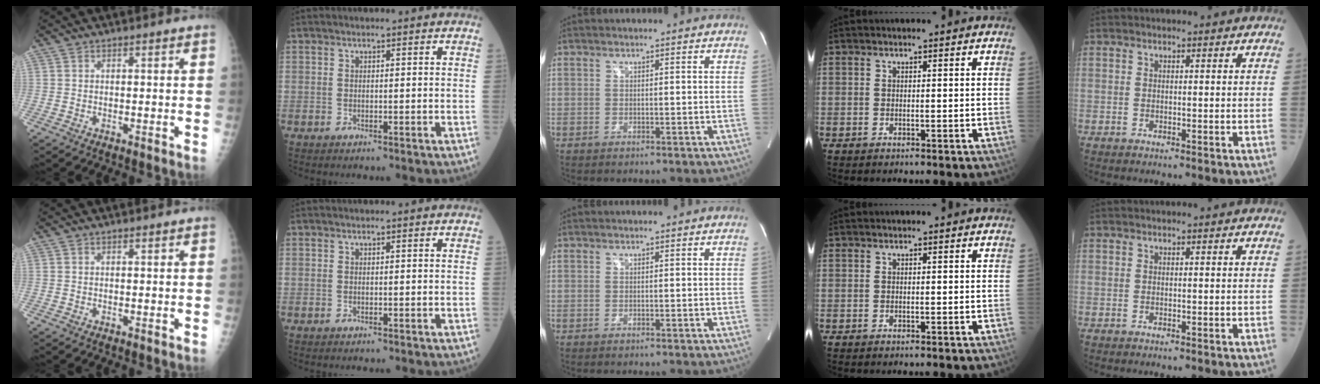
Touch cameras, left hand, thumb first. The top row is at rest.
{}